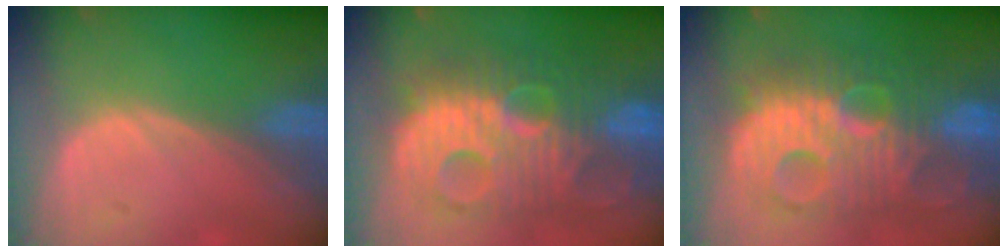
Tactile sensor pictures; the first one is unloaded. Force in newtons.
{"total": 13.6, "press": 13.5, "slide": 1.2}
{"total": 13.6, "press": 13.5, "slide": 1.2}